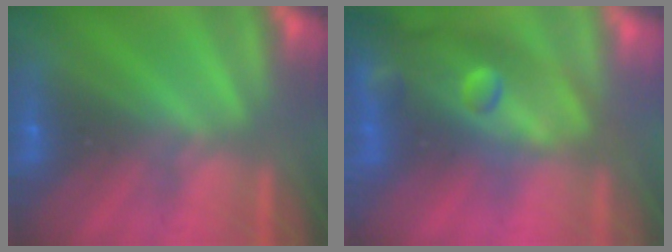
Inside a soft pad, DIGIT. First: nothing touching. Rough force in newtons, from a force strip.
{"total": 8.1}